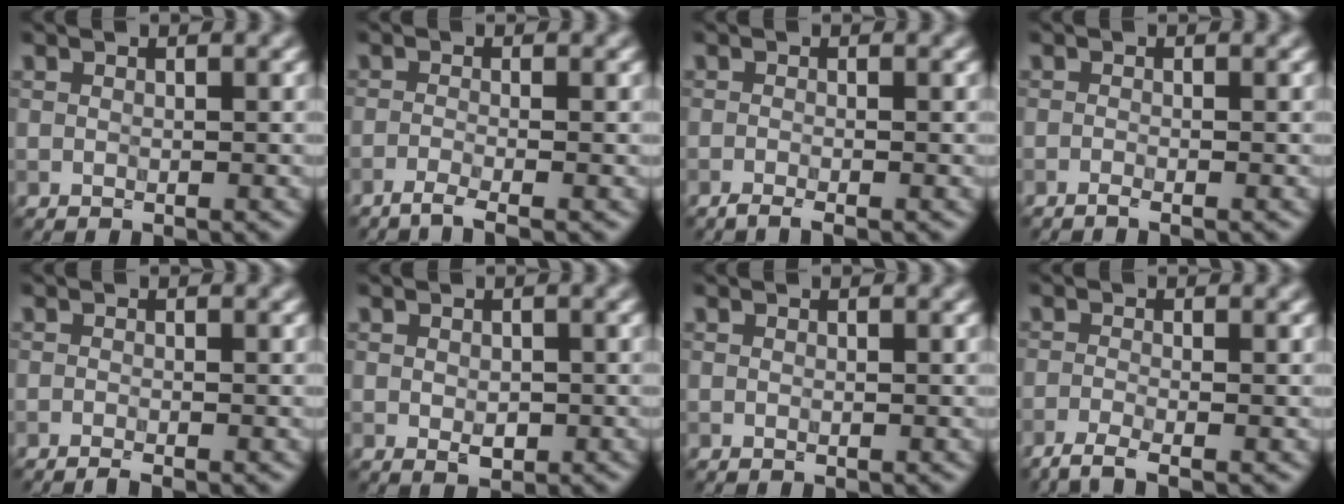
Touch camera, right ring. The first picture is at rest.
{"total": 2.4, "force": [-1.6, 0.4, 1.7], "torque": [-0.029, -0.003, -0.044]}
{"total": 1.5, "force": [-1.1, 0.2, 1.0], "torque": [-0.019, -0.005, -0.027]}
{"total": 0.9, "force": [-0.7, 0.1, 0.6], "torque": [-0.011, -0.003, -0.018]}
{"total": 1.3, "force": [-1.0, 0.1, 0.8], "torque": [-0.016, 0.000, -0.021]}
{"total": 1.5, "force": [-0.2, 1.1, 1.1], "torque": [-0.017, -0.002, -0.002]}
{"total": 0.0}
{"total": 2.9, "force": [-2.1, 0.6, 1.9], "torque": [-0.040, -0.004, -0.052]}